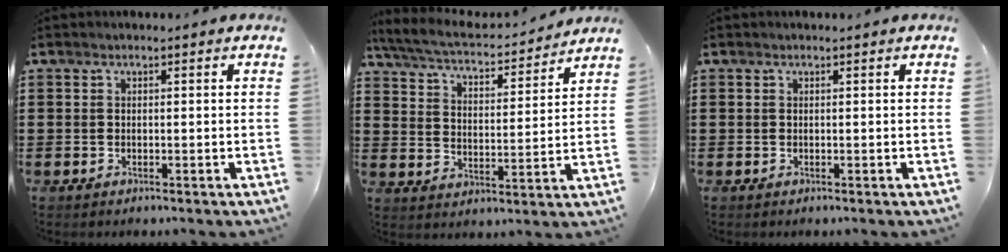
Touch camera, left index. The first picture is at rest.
{"total": 4.9, "force": [4.5, 0.6, 1.8], "torque": [-0.059, -0.029, 0.072]}
{"total": 0.0}